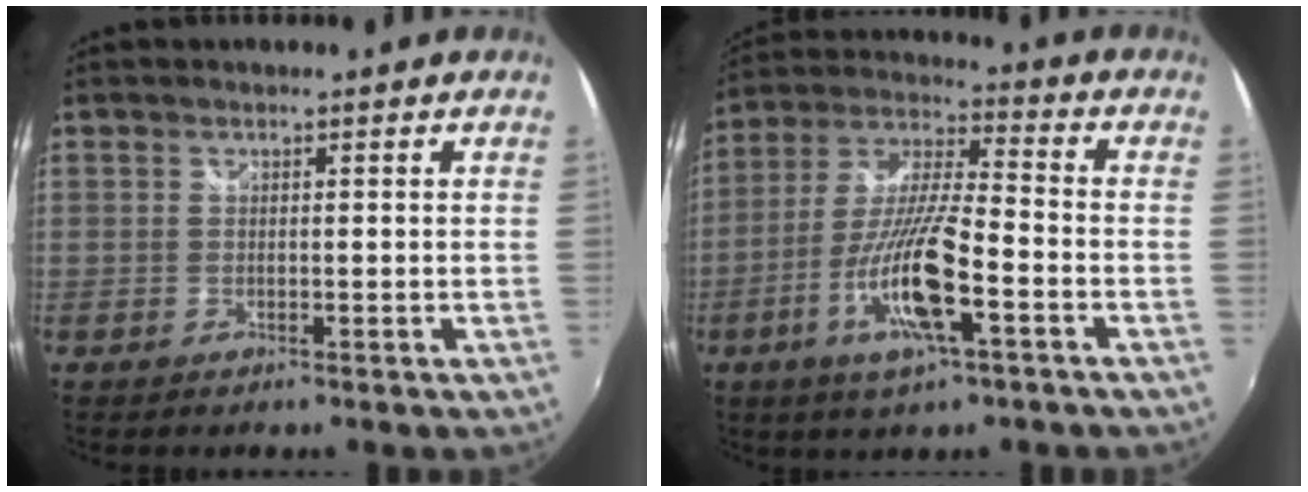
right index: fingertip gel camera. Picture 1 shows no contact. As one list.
[{"total": 15.0, "force": [-6.1, 2.8, 13.4], "torque": [-0.279, -0.013, -0.120]}]